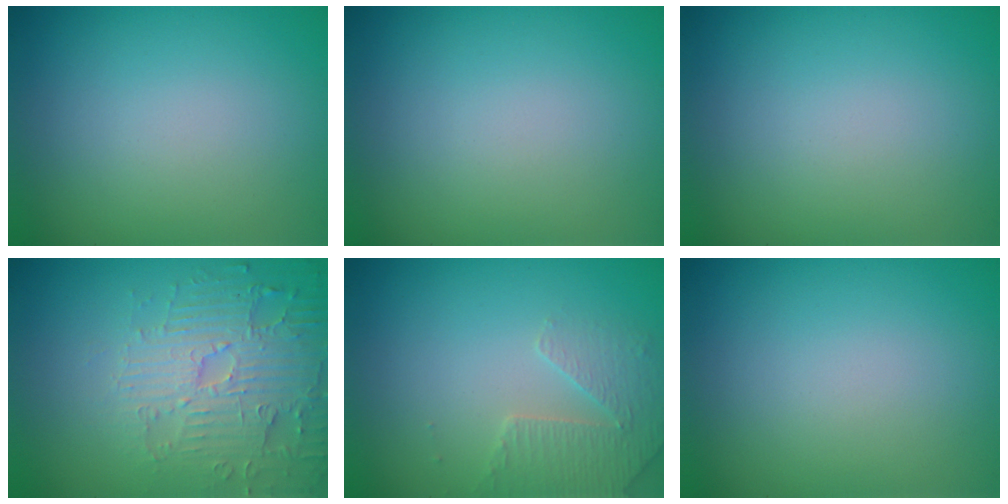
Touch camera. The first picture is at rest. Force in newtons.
{"total": 0.0}
{"total": 0.0}
{"total": 4.5, "press": 4.1, "slide": 1.8}
{"total": 2.8, "press": 2.7, "slide": 0.7}
{"total": 0.0}